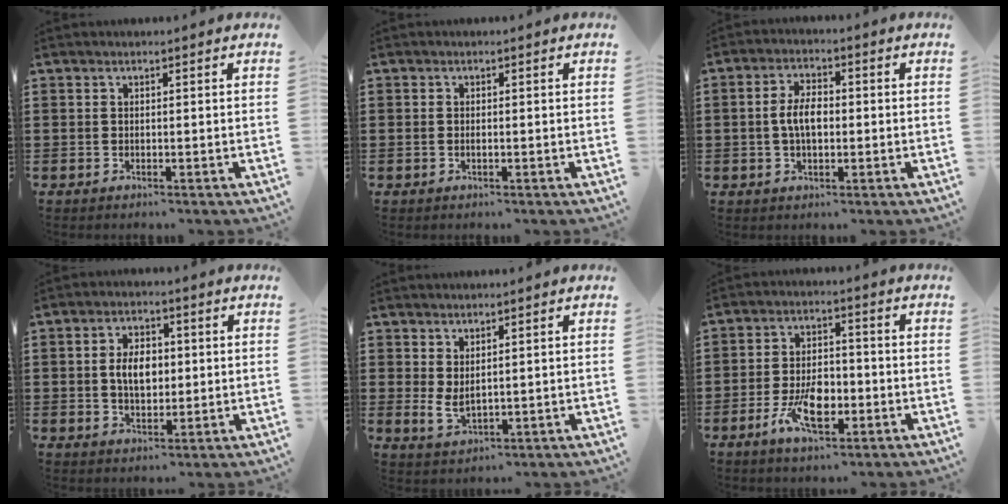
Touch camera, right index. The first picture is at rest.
{"total": 0.6, "force": [-0.2, 0.2, 0.6], "torque": [-0.012, -0.003, -0.002]}
{"total": 5.0, "force": [-0.2, 2.6, 4.3], "torque": [-0.097, 0.003, -0.010]}
{"total": 5.2, "force": [0.2, 3.2, 4.1], "torque": [-0.076, 0.004, -0.005]}
{"total": 2.8, "force": [1.1, 1.2, 2.3], "torque": [-0.053, -0.003, 0.019]}
{"total": 7.8, "force": [-3.0, 4.0, 6.0], "torque": [-0.132, 0.000, -0.056]}